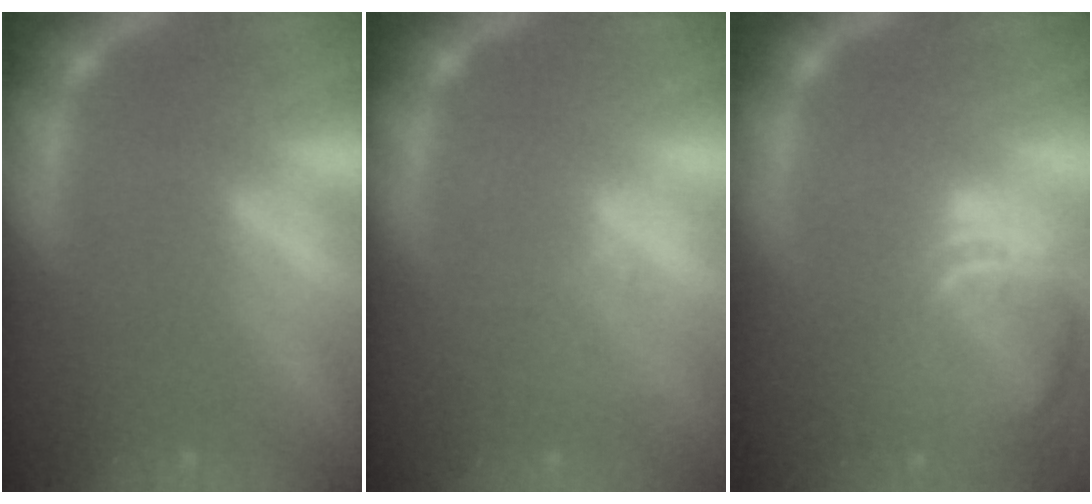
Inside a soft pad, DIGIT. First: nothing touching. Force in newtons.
{"total": 1.5}
{"total": 8.0}